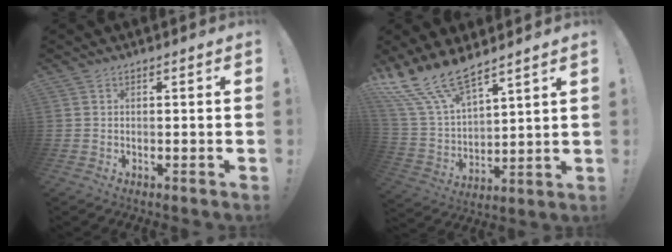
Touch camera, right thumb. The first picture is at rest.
{"total": 15.5, "force": [12.9, 5.0, 7.0], "torque": [-0.155, -0.094, 0.245]}